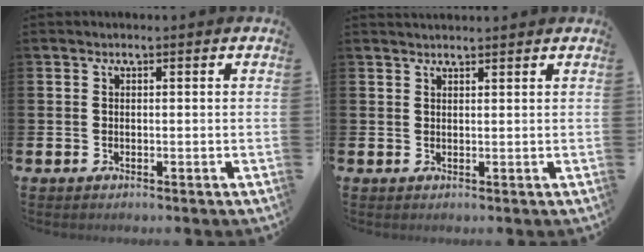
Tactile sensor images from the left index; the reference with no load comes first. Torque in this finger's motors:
{"motor_torque": [-0.09, -0.10, -0.01, 0.00]}